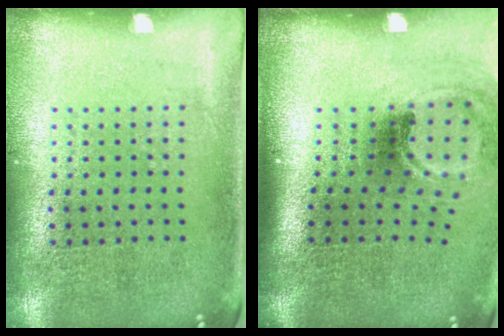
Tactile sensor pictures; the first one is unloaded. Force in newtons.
{"total": 2.0, "press": 1.3, "slide": 1.5}